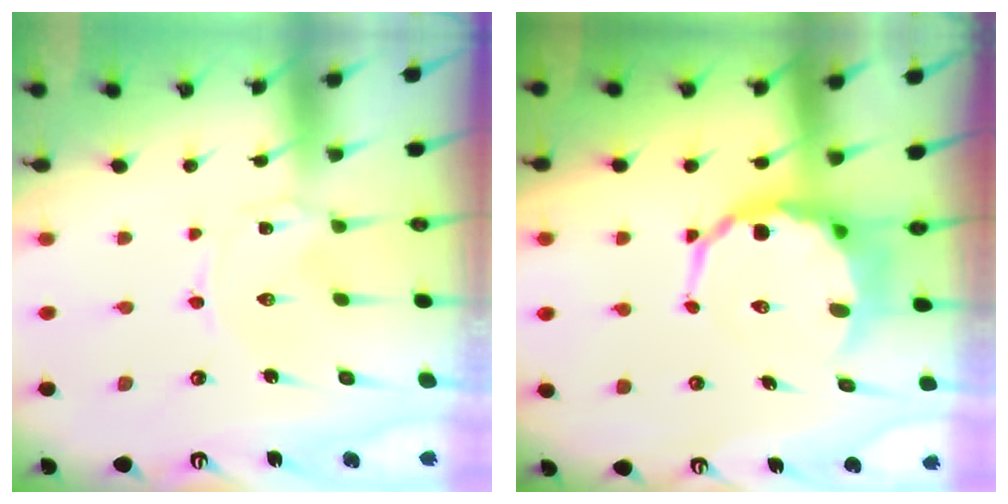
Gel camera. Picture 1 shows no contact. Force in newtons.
{"total": 8.3, "press": 8.1, "slide": 1.8}